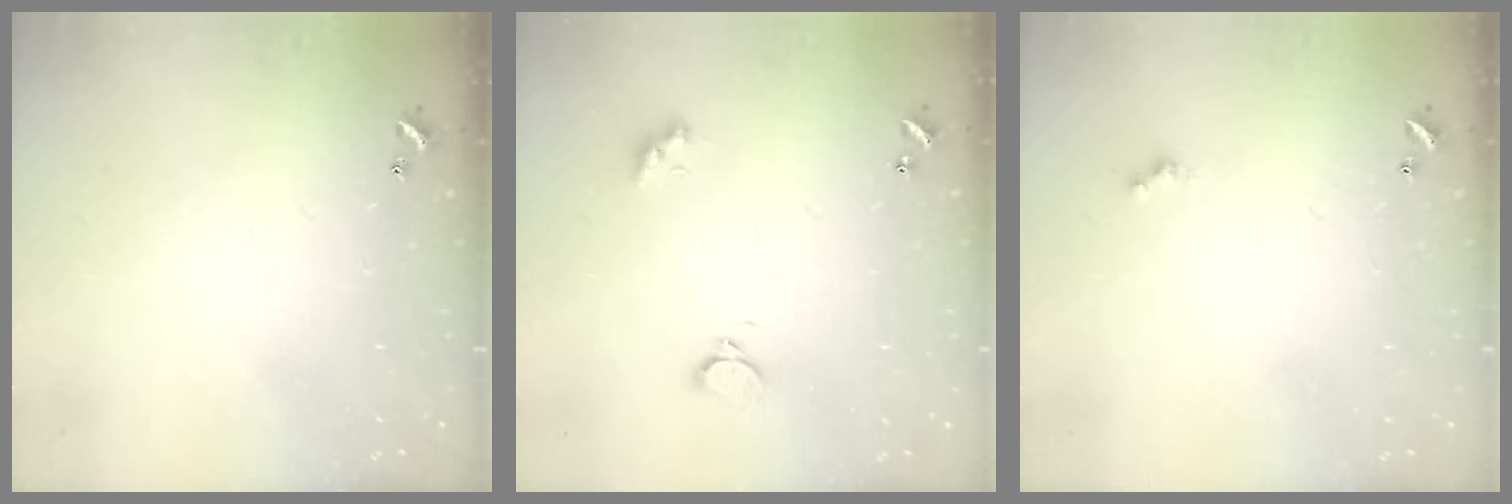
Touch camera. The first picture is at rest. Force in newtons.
{"total": 2.9, "press": 2.9, "slide": 0.6}
{"total": 0.8, "press": 0.5, "slide": 0.5}